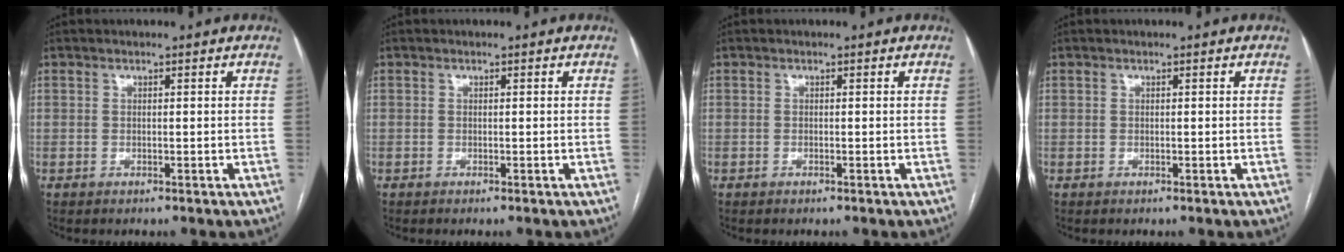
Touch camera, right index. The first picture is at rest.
{"total": 0.0}
{"total": 0.0}
{"total": 0.0}